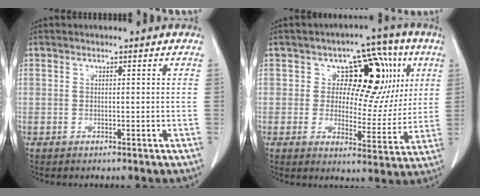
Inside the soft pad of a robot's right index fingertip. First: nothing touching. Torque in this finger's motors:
{"motor_torque": [0.23, 0.17, 0.09, 0.00]}